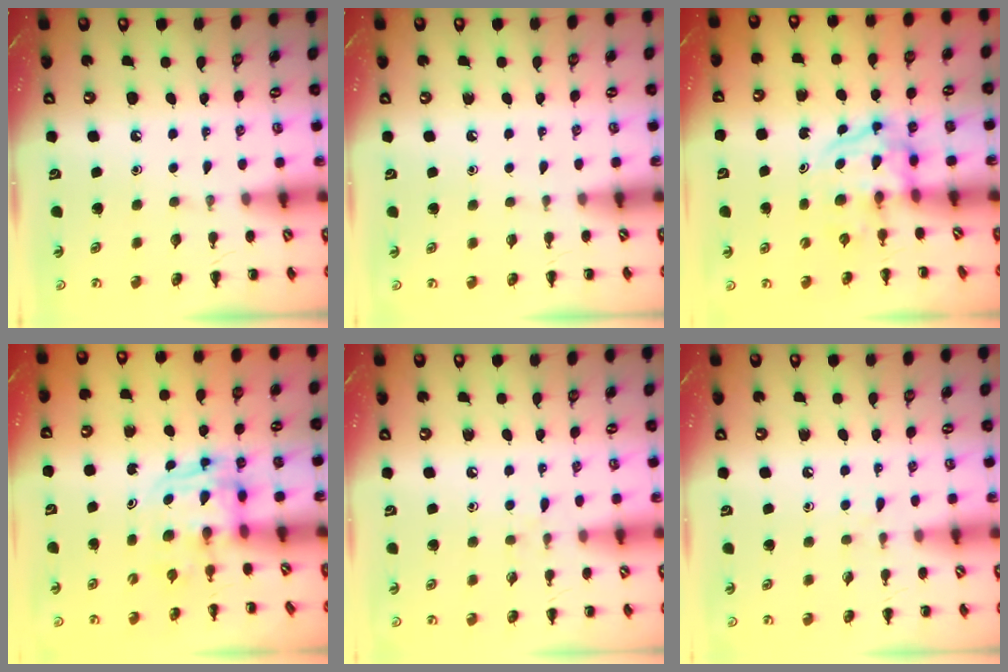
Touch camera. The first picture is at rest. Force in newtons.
{"total": 0.6, "press": 0.6, "slide": 0.2}
{"total": 4.0, "press": 3.9, "slide": 0.6}
{"total": 2.7, "press": 2.7, "slide": 0.2}
{"total": 4.6, "press": 4.2, "slide": 2.0}
{"total": 4.8, "press": 4.4, "slide": 1.9}